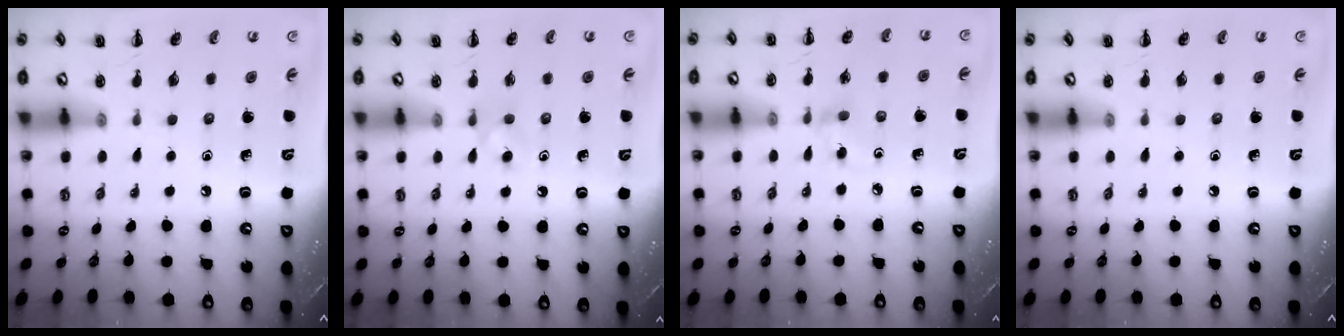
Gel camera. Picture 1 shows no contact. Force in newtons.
{"total": 2.9, "press": 2.7, "slide": 1.1}
{"total": 3.5, "press": 3.3, "slide": 1.2}
{"total": 0.0}